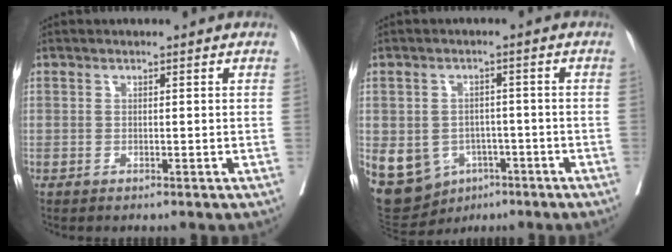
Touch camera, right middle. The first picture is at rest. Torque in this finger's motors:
{"motor_torque": [0.61, -0.66, 0.51, 0.11]}